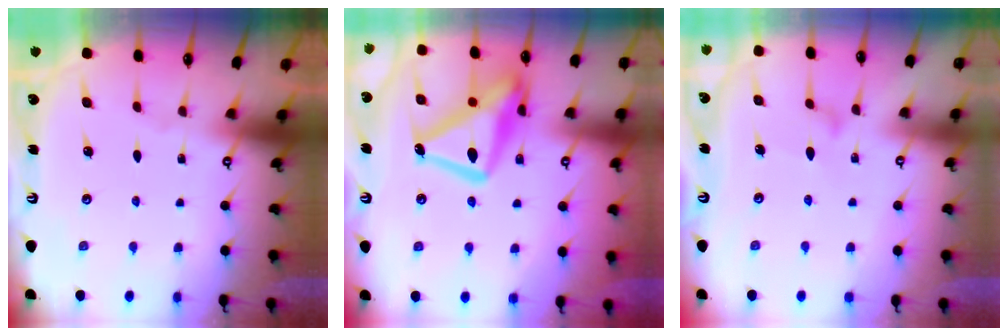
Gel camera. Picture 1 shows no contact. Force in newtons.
{"total": 16.1, "press": 16.0, "slide": 1.5}
{"total": 8.2, "press": 8.2, "slide": 0.4}